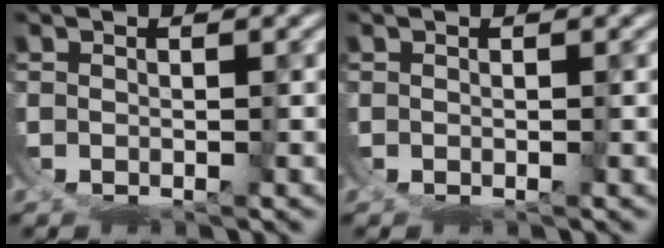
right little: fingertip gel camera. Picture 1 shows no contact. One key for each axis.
{"total": 0.0}